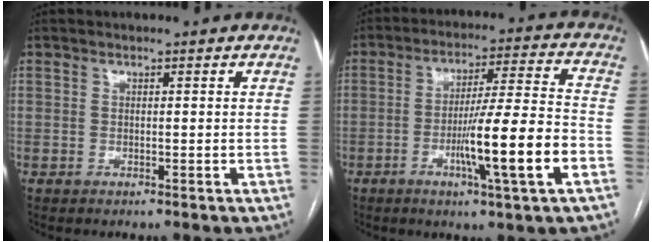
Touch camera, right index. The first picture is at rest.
{"total": 13.8, "force": [-4.8, -0.5, 13.0], "torque": [-0.214, -0.006, -0.080]}